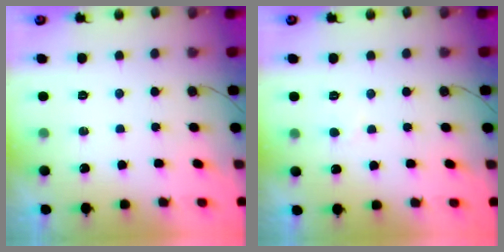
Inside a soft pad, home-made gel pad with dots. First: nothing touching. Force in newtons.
{"total": 2.0, "press": 2.0, "slide": 0.2}